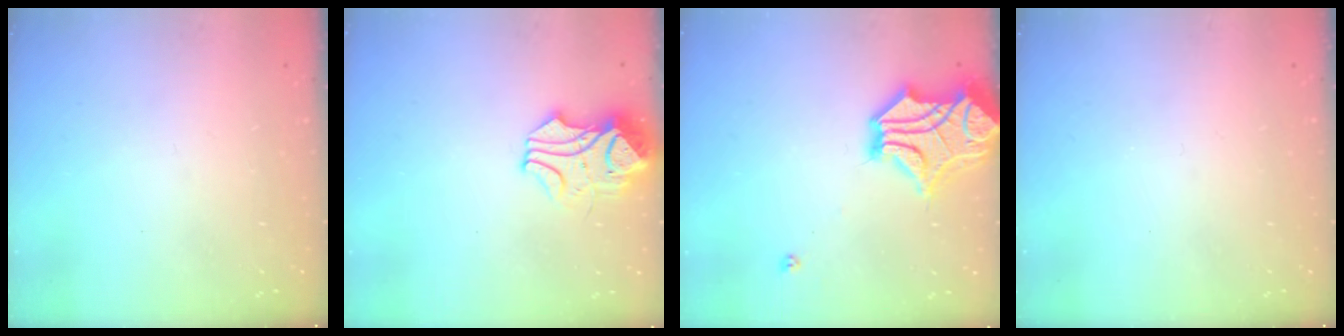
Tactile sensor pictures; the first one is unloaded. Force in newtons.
{"total": 6.5, "press": 6.4, "slide": 1.2}
{"total": 11.3, "press": 11.1, "slide": 2.3}
{"total": 0.0}